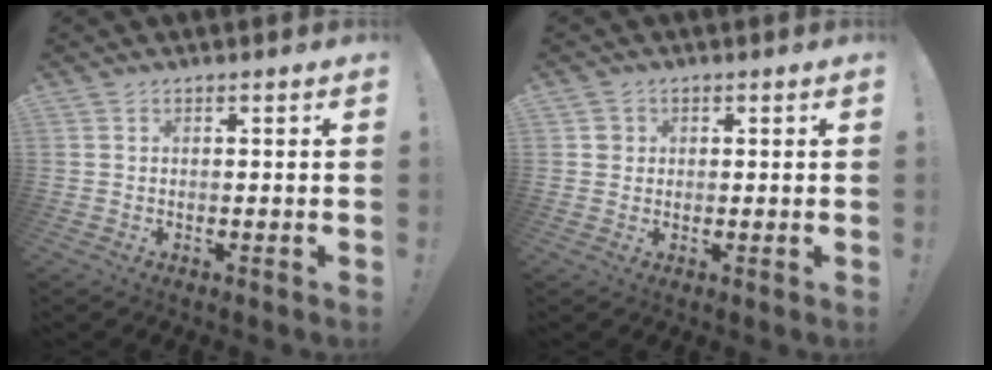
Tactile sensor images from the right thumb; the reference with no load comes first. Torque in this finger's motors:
{"motor_torque": [0.16, 0.16, 0.11, -0.19, 0.00]}